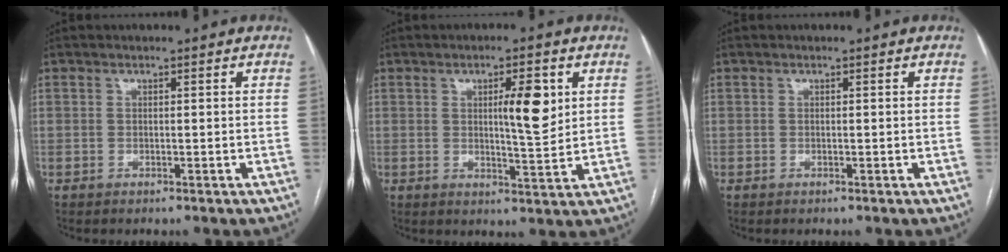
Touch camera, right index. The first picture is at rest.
{"total": 6.7, "force": [1.9, 1.2, 6.3], "torque": [-0.097, -0.003, 0.030]}
{"total": 0.0}